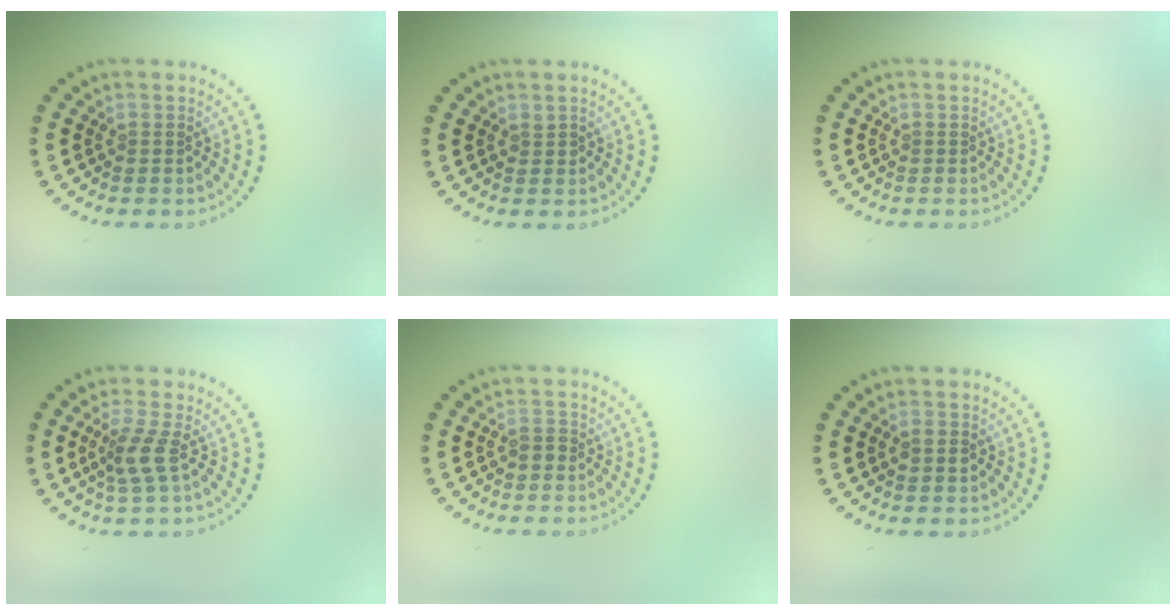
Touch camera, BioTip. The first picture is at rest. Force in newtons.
{"total": 0.5, "press": 0.5, "slide": 0.1}
{"total": 0.0}
{"total": 2.4, "press": 1.9, "slide": 1.5}
{"total": 1.1, "press": 1.0, "slide": 0.3}
{"total": 1.7, "press": 1.7, "slide": 0.1}